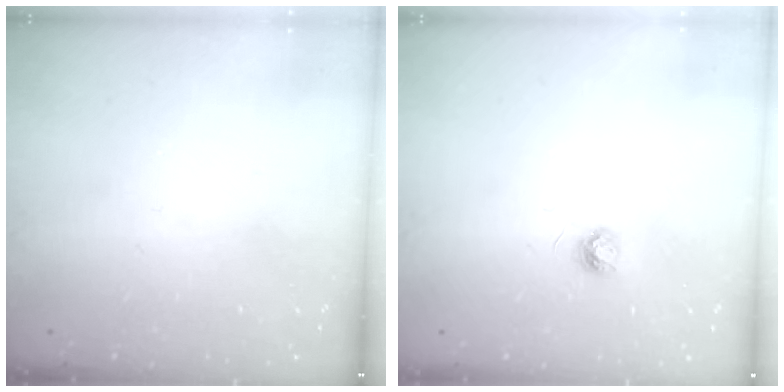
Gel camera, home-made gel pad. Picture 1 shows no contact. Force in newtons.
{"total": 3.9, "press": 3.9, "slide": 0.5}